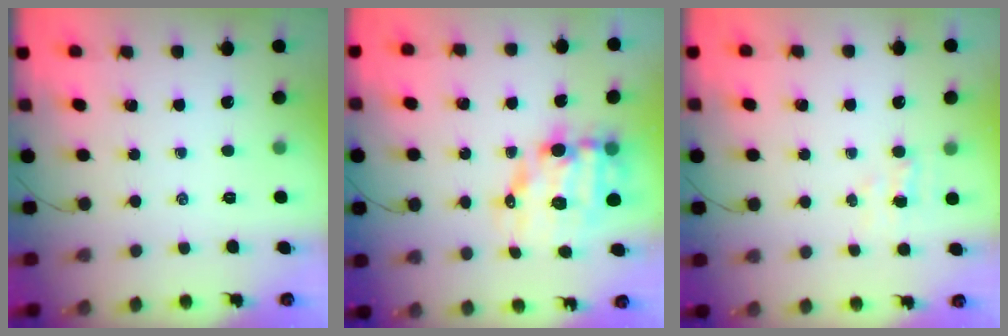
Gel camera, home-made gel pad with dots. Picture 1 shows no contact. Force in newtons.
{"total": 12.5, "press": 12.2, "slide": 2.8}
{"total": 3.6, "press": 3.5, "slide": 1.0}